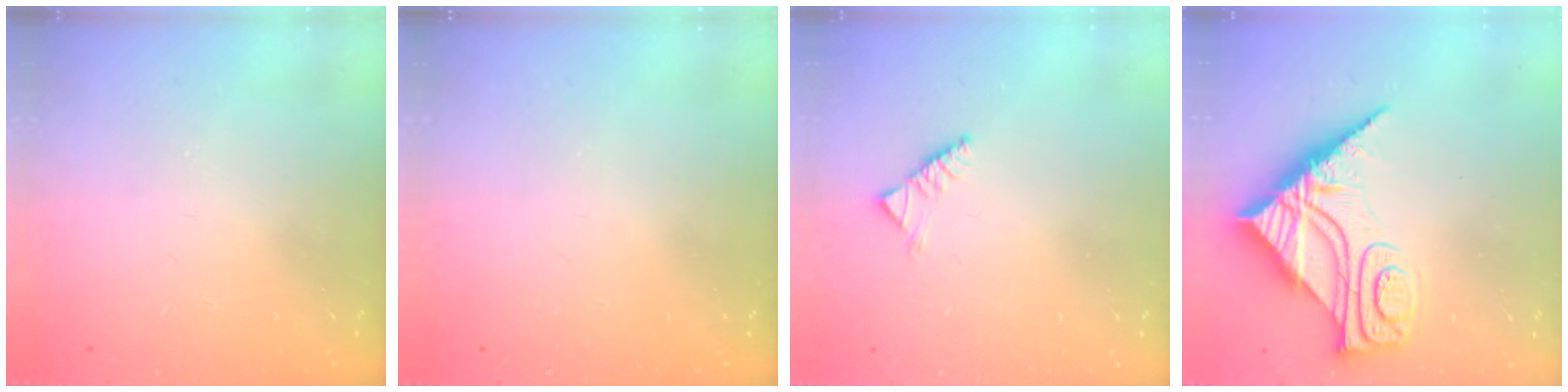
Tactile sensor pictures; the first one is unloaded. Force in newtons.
{"total": 0.0}
{"total": 2.6, "press": 2.5, "slide": 0.8}
{"total": 15.0, "press": 15.0, "slide": 1.6}